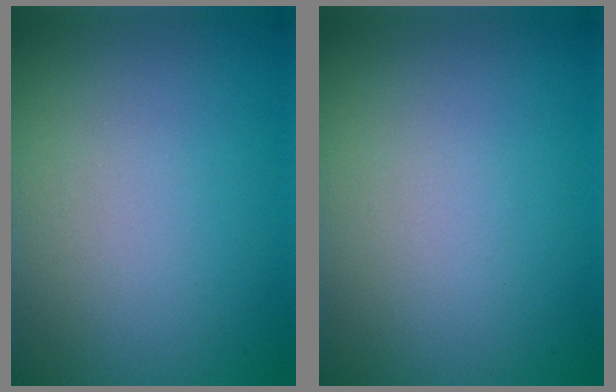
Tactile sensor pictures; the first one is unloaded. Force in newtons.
{"total": 0.0}